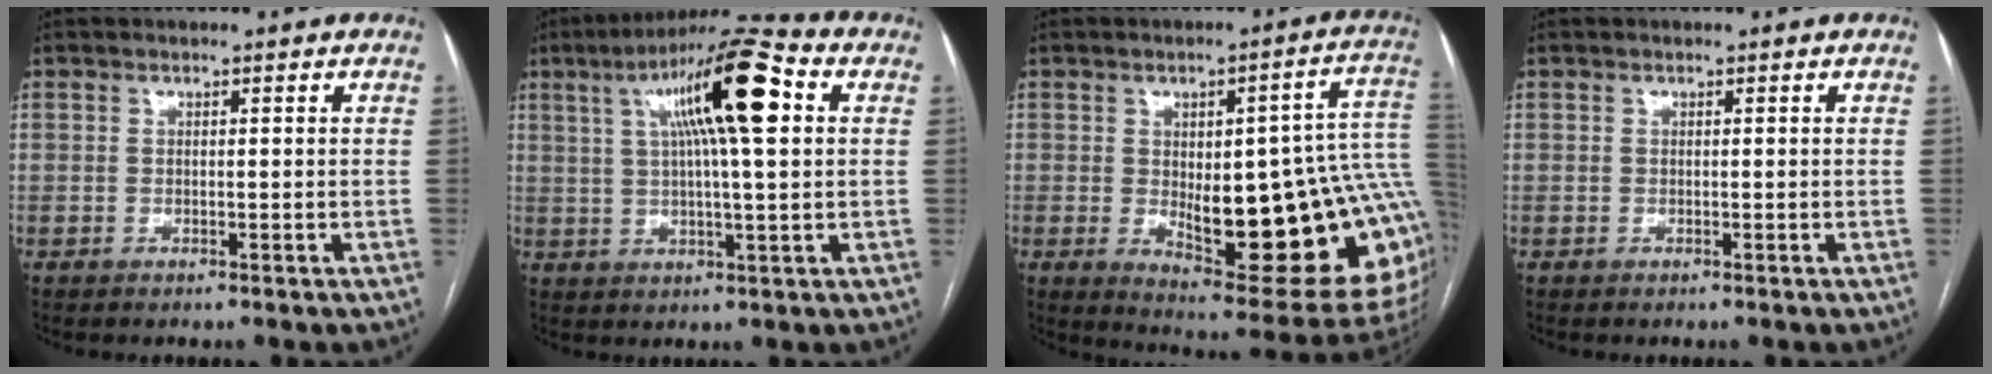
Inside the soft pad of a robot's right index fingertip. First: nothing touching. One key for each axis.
{"total": 15.5, "fx": 4.6, "fy": 1.8, "fz": 14.7, "tx": -0.246, "ty": 0.033, "tz": 0.070}
{"total": 25.8, "fx": -1.1, "fy": 7.1, "fz": 24.8, "tx": -0.237, "ty": 0.017, "tz": 0.009}
{"total": 0.0}